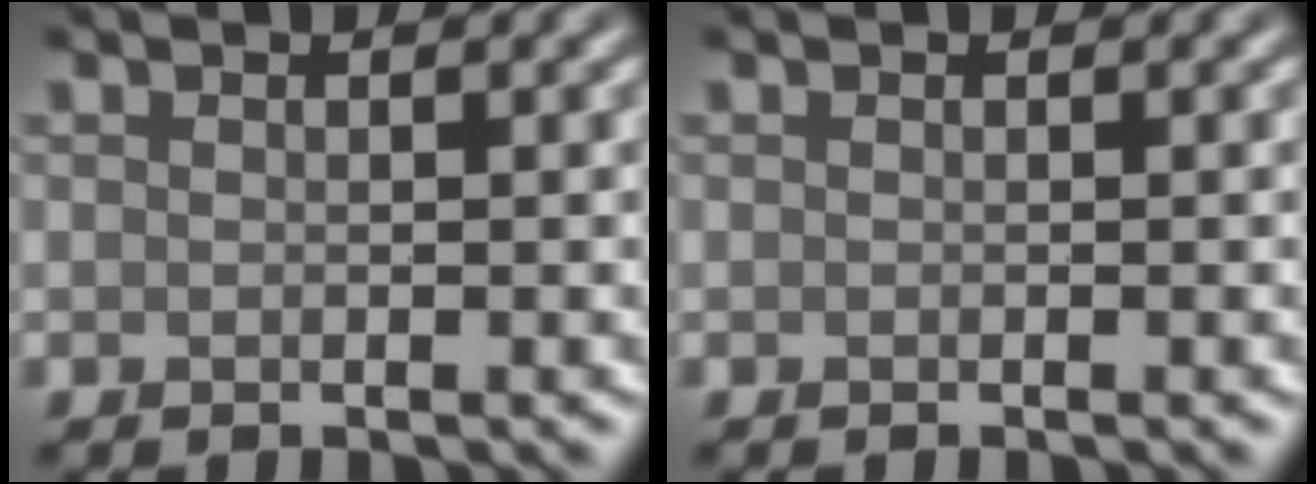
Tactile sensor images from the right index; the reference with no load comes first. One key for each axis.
{"total": 0.0}